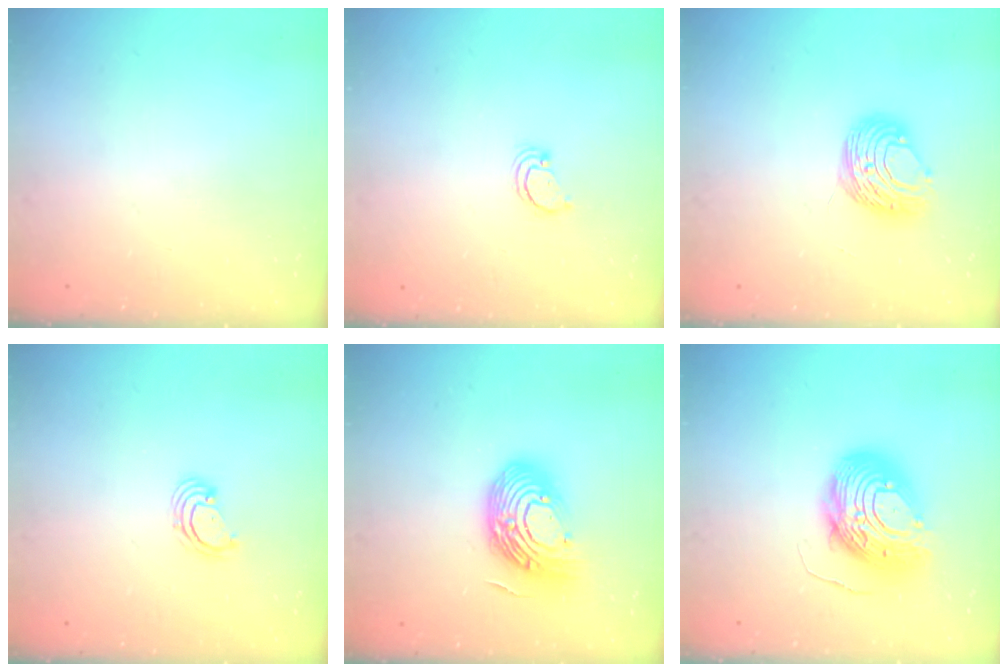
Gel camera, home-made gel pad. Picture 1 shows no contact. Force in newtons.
{"total": 2.1, "press": 2.1, "slide": 0.2}
{"total": 9.7, "press": 9.7, "slide": 0.6}
{"total": 2.4, "press": 2.4, "slide": 0.2}
{"total": 16.1, "press": 16.0, "slide": 1.3}
{"total": 13.4, "press": 13.4, "slide": 1.2}